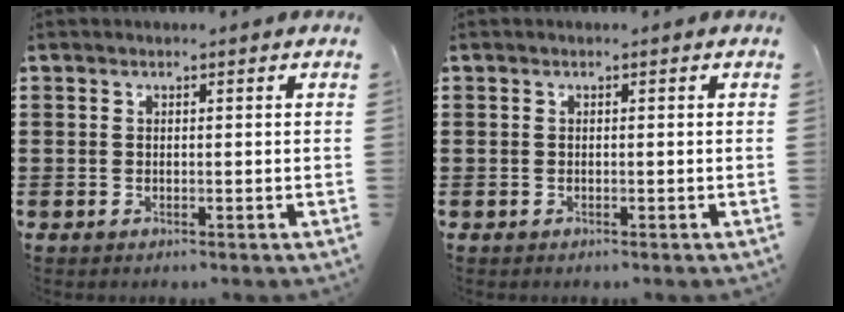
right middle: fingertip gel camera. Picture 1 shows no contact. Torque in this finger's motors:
{"motor_torque": [0.05, -0.29, -0.01, 0.01]}